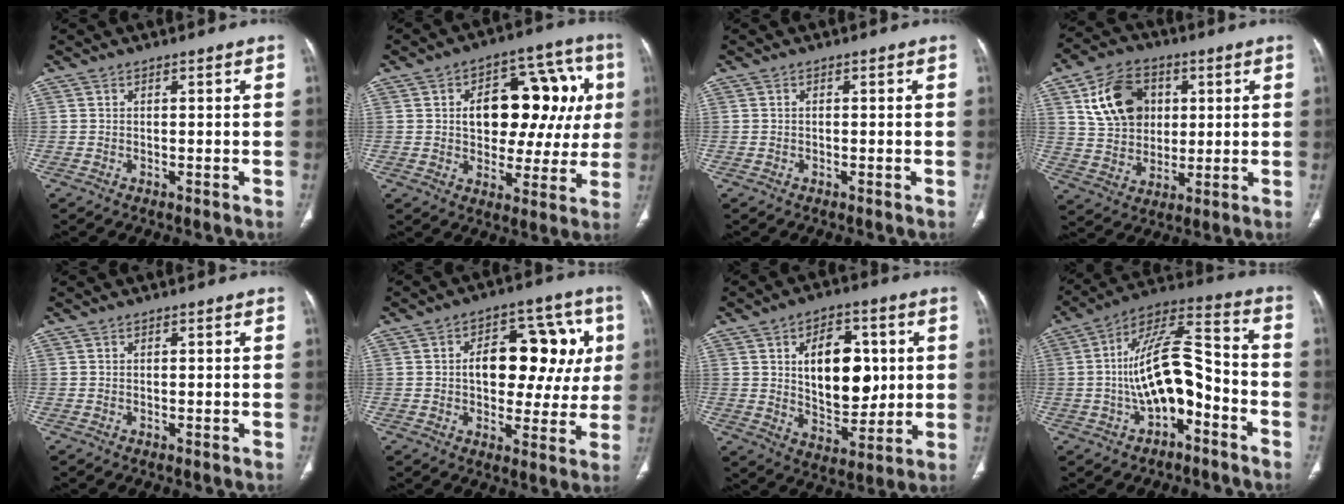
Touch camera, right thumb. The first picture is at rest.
{"total": 19.1, "force": [3.4, 11.4, 15.0], "torque": [-0.149, 0.029, 0.052]}
{"total": 0.0}
{"total": 14.1, "force": [4.3, 10.7, 8.1], "torque": [-0.113, -0.001, 0.078]}
{"total": 0.0}
{"total": 17.4, "force": [2.8, 10.4, 13.6], "torque": [-0.132, 0.023, 0.043]}
{"total": 15.8, "force": [2.8, 9.7, 12.2], "torque": [-0.134, -0.014, 0.049]}
{"total": 15.4, "force": [-4.0, 7.4, 12.9], "torque": [-0.219, 0.058, -0.070]}